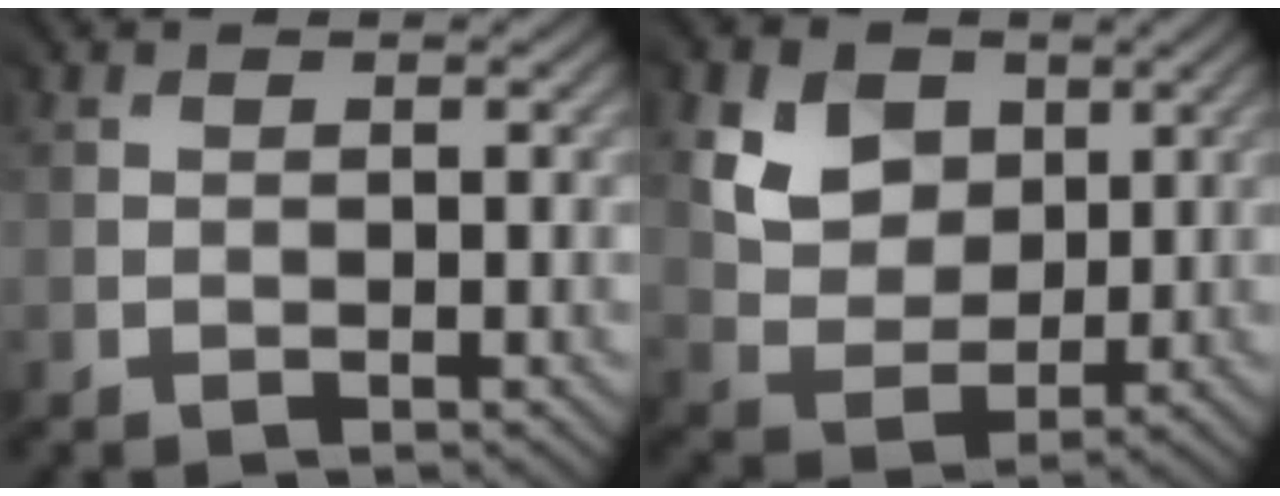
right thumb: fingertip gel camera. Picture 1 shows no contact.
{"total": 7.0, "force": [3.6, 5.3, 2.9], "torque": [-0.086, -0.003, 0.054]}